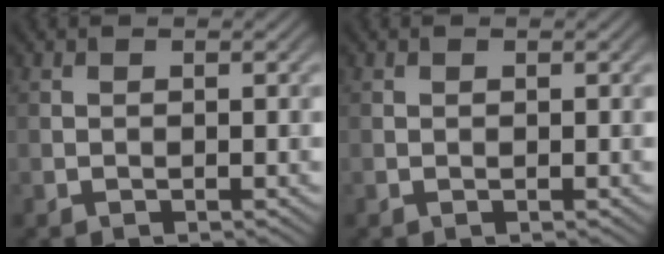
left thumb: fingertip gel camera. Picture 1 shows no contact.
{"total": 0.0}